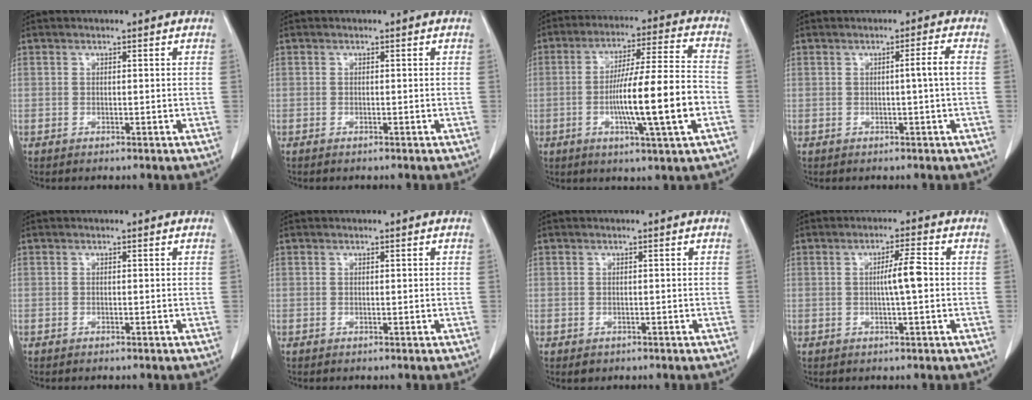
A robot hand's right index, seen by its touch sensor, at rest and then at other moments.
{"total": 0.0}
{"total": 14.6, "force": [-3.5, 0.1, 14.2], "torque": [-0.244, 0.001, -0.060]}
{"total": 2.4, "force": [-0.1, -0.7, 2.3], "torque": [-0.035, 0.000, 0.000]}
{"total": 0.0}
{"total": 0.0}
{"total": 0.9, "force": [-0.3, 0.9, 0.1], "torque": [-0.002, 0.004, 0.000]}
{"total": 4.2, "force": [0.0, 0.0, 4.2], "torque": [-0.072, 0.001, -0.001]}